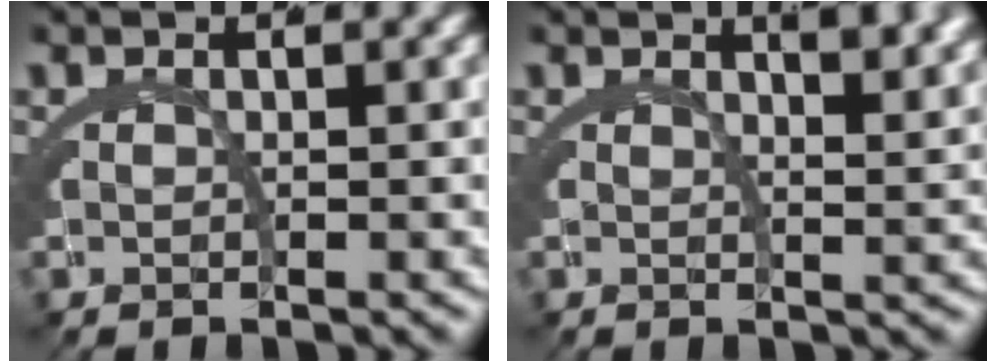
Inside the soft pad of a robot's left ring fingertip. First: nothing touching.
{"total": 2.0, "force": [1.5, -0.2, 1.4], "torque": [-0.013, -0.002, 0.024]}